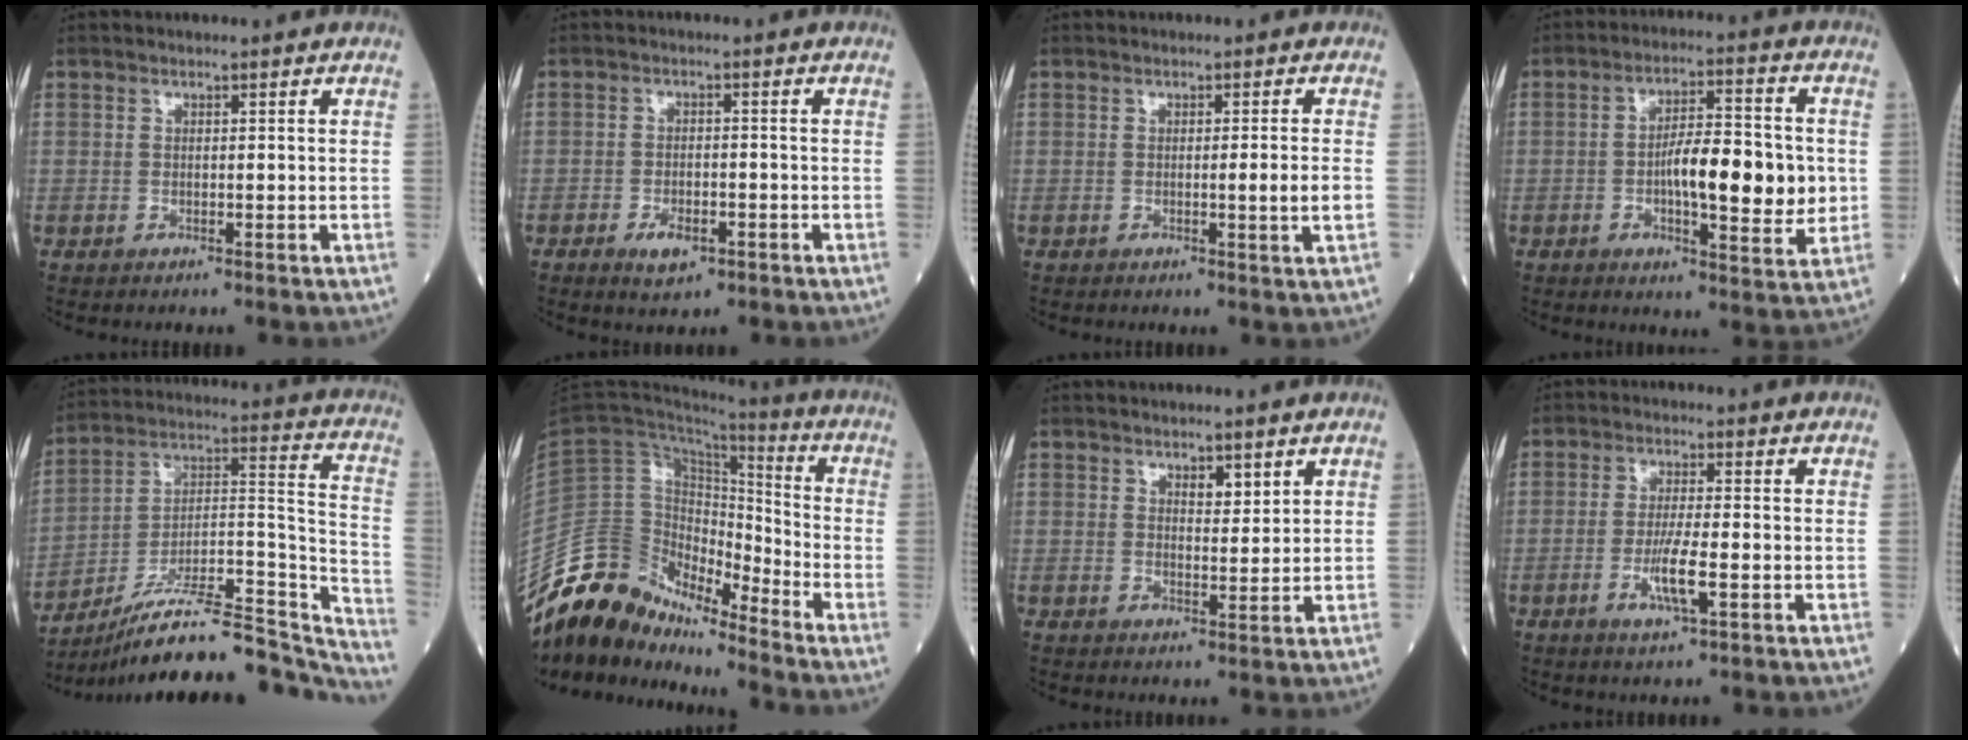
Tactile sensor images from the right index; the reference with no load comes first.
{"total": 3.9, "force": [-2.1, 1.8, 2.7], "torque": [-0.046, 0.001, -0.031]}
{"total": 2.7, "force": [-0.4, -0.7, 2.6], "torque": [-0.039, -0.005, -0.005]}
{"total": 11.9, "force": [-0.9, 3.1, 11.4], "torque": [-0.181, 0.005, -0.017]}
{"total": 26.4, "force": [-23.6, 4.1, 11.0], "torque": [-0.115, 0.035, -0.355]}
{"total": 14.4, "force": [-13.3, 4.8, 3.0], "torque": [-0.045, 0.070, -0.242]}
{"total": 2.6, "force": [1.6, 0.9, 1.9], "torque": [-0.031, -0.002, 0.029]}
{"total": 5.4, "force": [-1.7, 0.3, 5.1], "torque": [-0.101, -0.008, -0.029]}